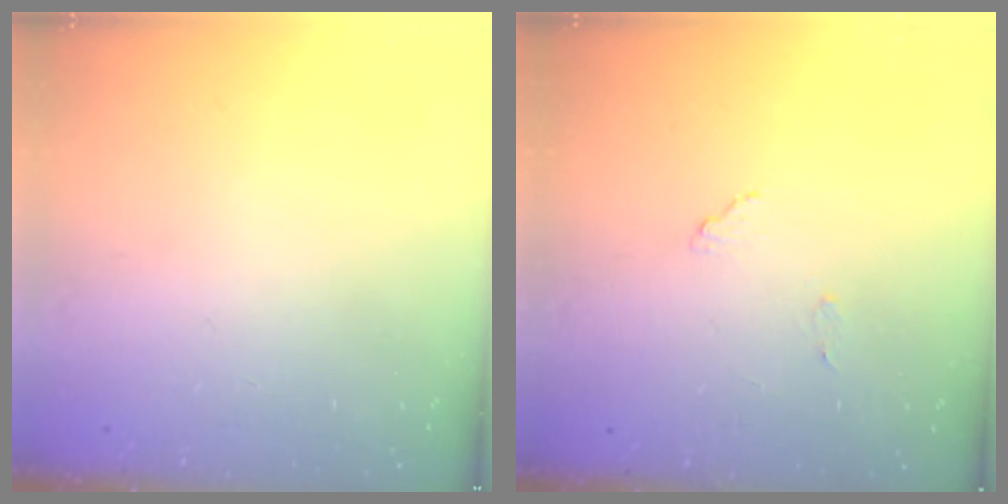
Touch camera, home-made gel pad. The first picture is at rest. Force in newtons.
{"total": 8.3, "press": 8.3, "slide": 0.8}